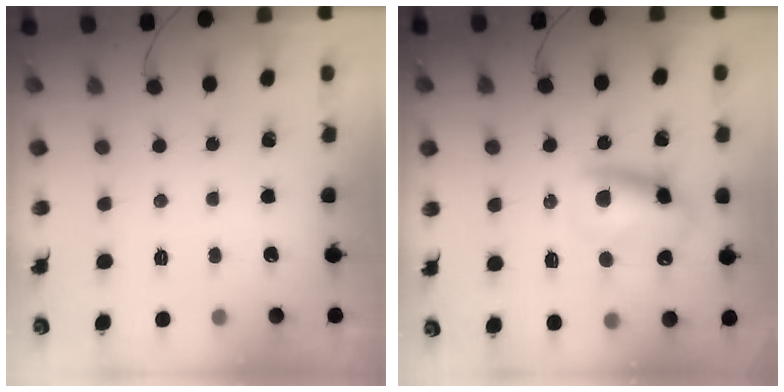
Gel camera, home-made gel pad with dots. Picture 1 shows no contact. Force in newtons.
{"total": 10.4, "press": 10.2, "slide": 2.3}